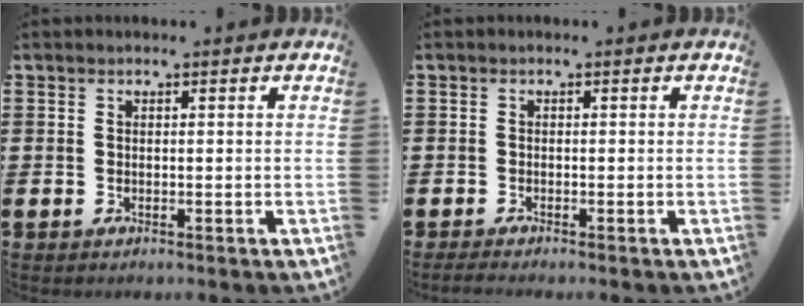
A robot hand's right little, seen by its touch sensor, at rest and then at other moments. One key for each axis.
{"total": 0.8, "fx": -0.6, "fy": 0.0, "fz": 0.5, "tx": -0.009, "ty": -0.001, "tz": -0.011}